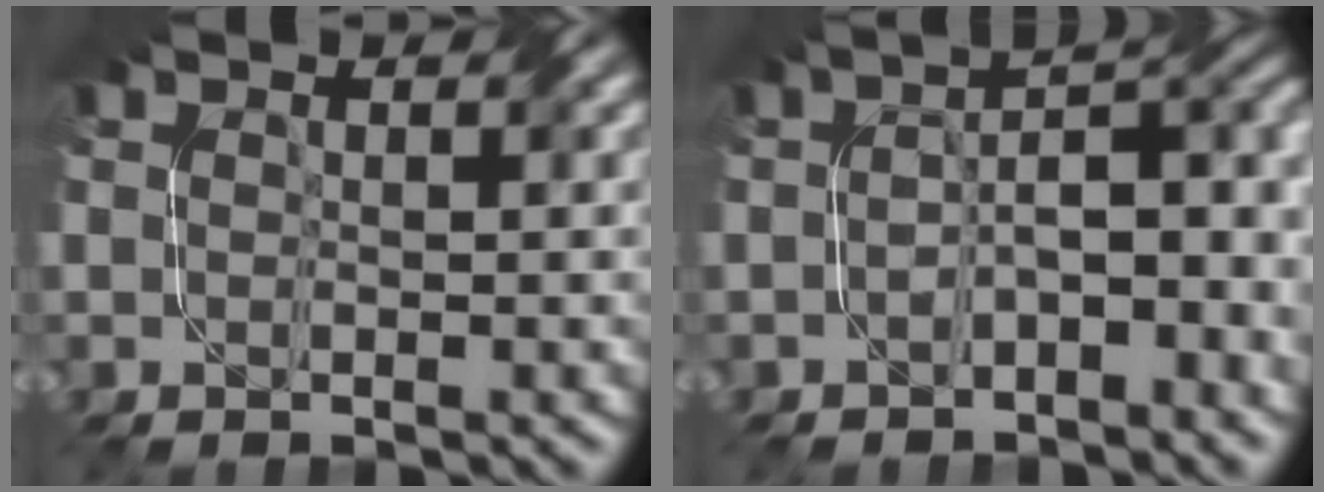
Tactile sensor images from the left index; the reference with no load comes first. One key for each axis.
{"total": 5.3, "fx": -1.3, "fy": 2.5, "fz": 4.5, "tx": -0.052, "ty": 0.014, "tz": -0.022}